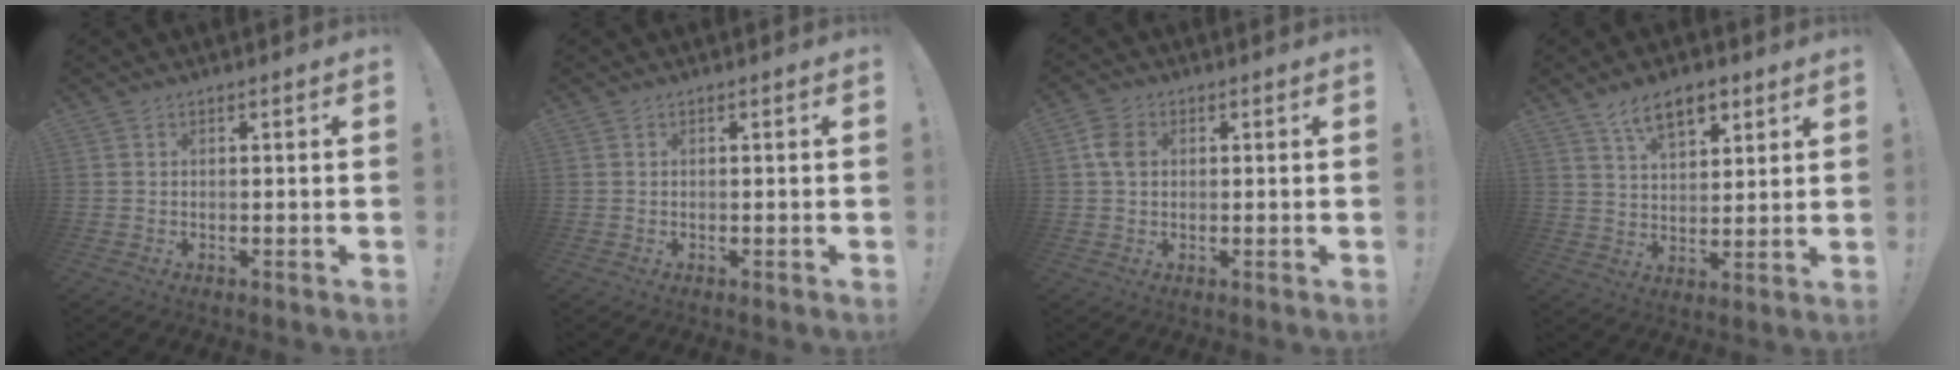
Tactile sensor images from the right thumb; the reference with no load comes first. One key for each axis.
{"total": 0.0}
{"total": 5.3, "fx": 1.0, "fy": 4.0, "fz": 3.3, "tx": -0.040, "ty": 0.003, "tz": 0.019}
{"total": 10.3, "fx": 6.3, "fy": 5.1, "fz": 6.3, "tx": -0.096, "ty": -0.019, "tz": 0.114}